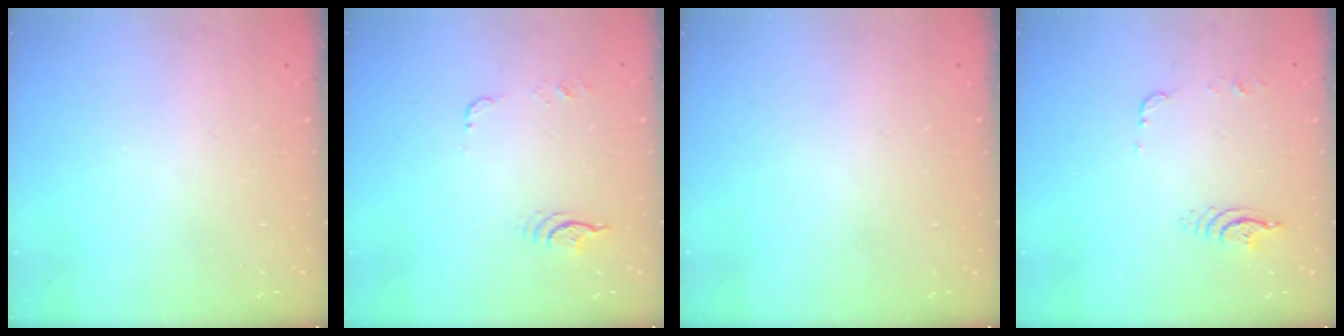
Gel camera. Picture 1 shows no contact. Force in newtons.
{"total": 14.8, "press": 7.2, "slide": 12.9}
{"total": 0.0}
{"total": 6.7, "press": 6.7, "slide": 0.5}